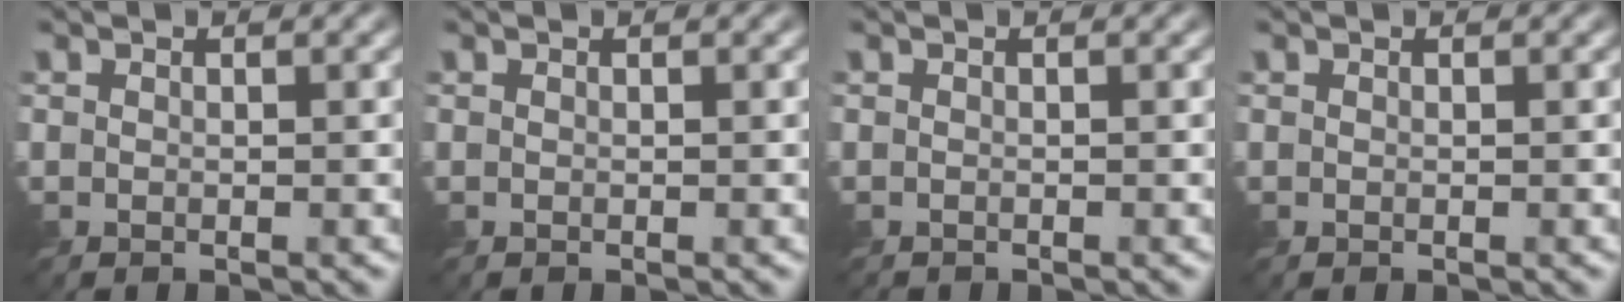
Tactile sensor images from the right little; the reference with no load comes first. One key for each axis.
{"total": 0.0}
{"total": 0.8, "fx": -0.8, "fy": 0.0, "fz": 0.0, "tx": 0.003, "ty": -0.005, "tz": -0.013}
{"total": 0.0}